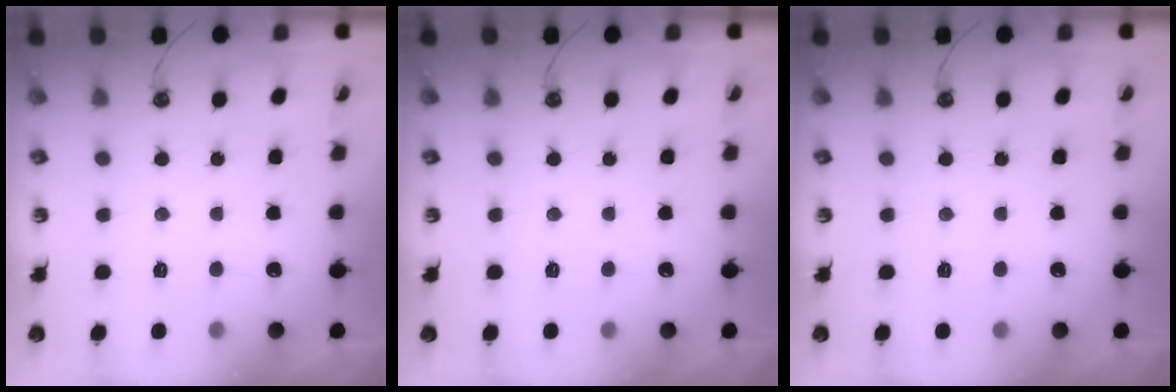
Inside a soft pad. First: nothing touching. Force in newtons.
{"total": 0.0}
{"total": 0.0}